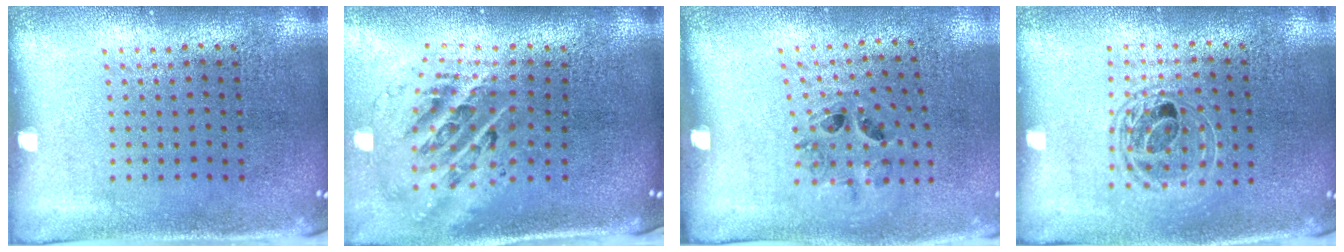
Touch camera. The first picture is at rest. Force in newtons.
{"total": 2.5, "press": 1.8, "slide": 1.8}
{"total": 1.2, "press": 0.8, "slide": 0.9}
{"total": 1.6, "press": 1.3, "slide": 0.8}